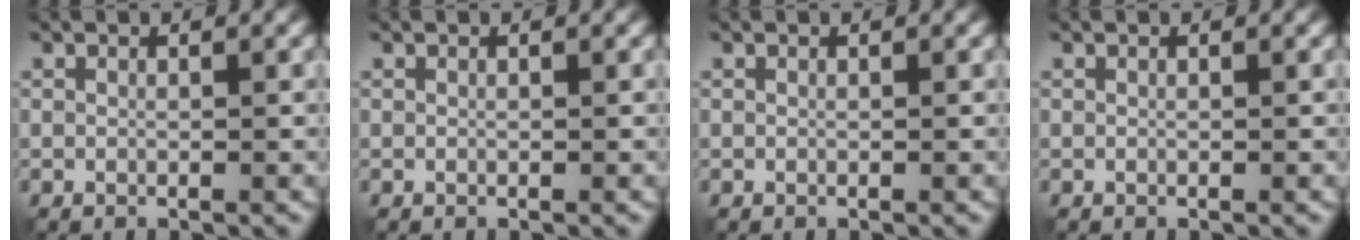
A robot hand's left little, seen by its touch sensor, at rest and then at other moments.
{"total": 0.0}
{"total": 0.0}
{"total": 0.0}